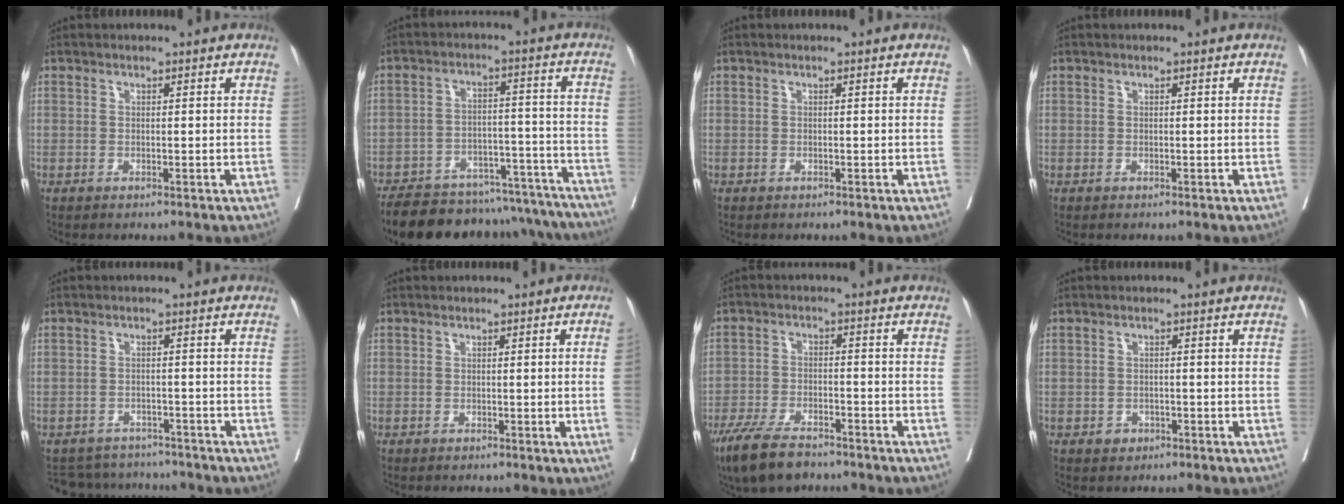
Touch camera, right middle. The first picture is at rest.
{"total": 22.6, "force": [-20.5, 6.7, 7.0], "torque": [-0.090, 0.014, -0.273]}
{"total": 0.0}
{"total": 0.0}
{"total": 7.1, "force": [-6.9, 1.8, 0.1], "torque": [0.001, 0.012, -0.094]}
{"total": 2.5, "force": [-0.3, -1.2, 2.2], "torque": [-0.027, -0.005, -0.002]}
{"total": 8.8, "force": [-6.8, 2.5, 4.9], "torque": [-0.095, -0.017, -0.122]}
{"total": 2.1, "force": [-1.2, 1.5, 0.8], "torque": [-0.011, 0.004, -0.013]}